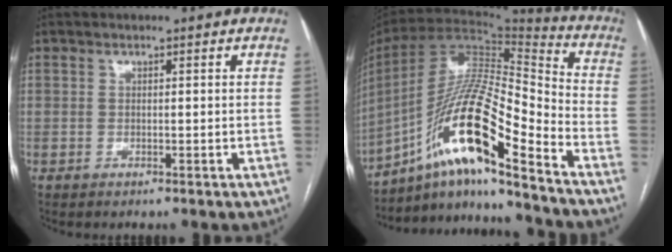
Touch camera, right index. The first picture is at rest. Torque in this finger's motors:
{"motor_torque": [1.15, -0.99, 0.83, 0.21]}